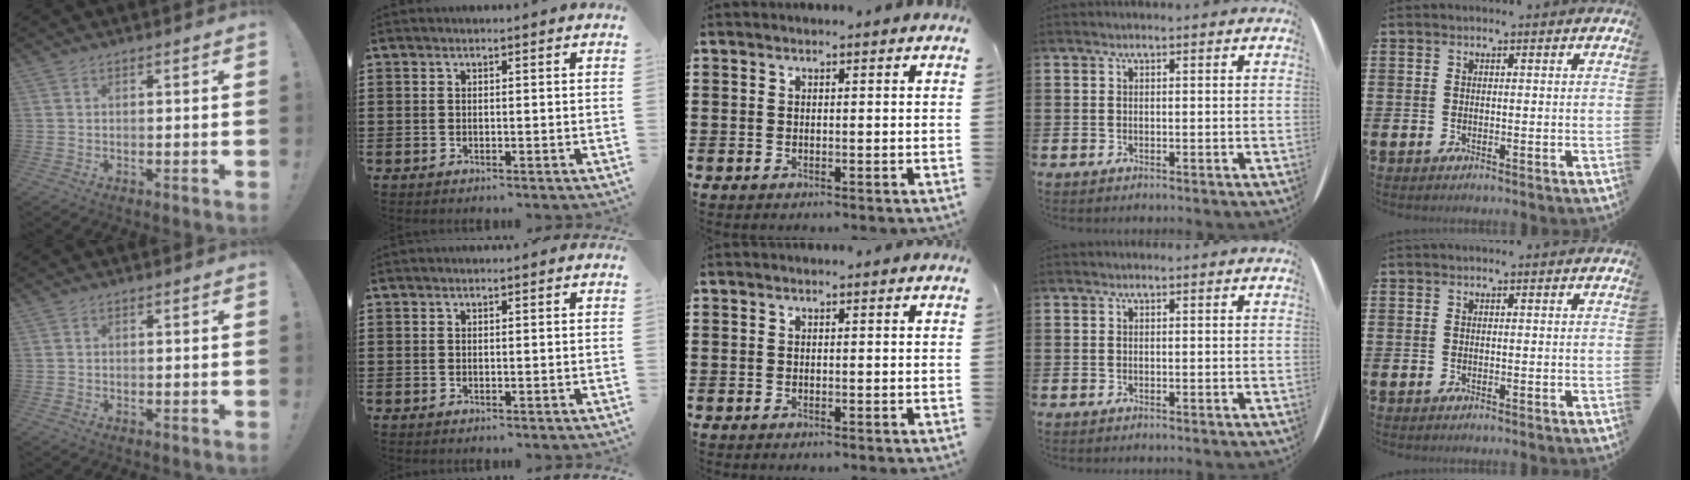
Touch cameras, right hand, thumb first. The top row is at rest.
{"thumb": {"total": 0.7, "force": [-0.2, 0.6, 0.2], "torque": [-0.003, 0.003, -0.004]}}